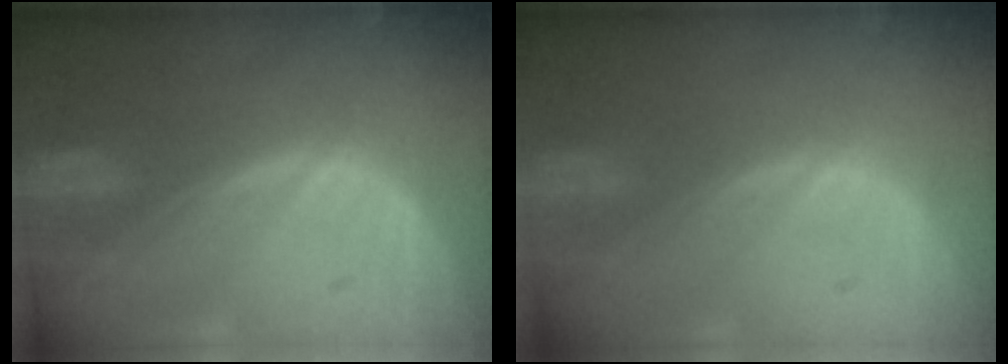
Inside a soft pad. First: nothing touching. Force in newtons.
{"total": 0.0}